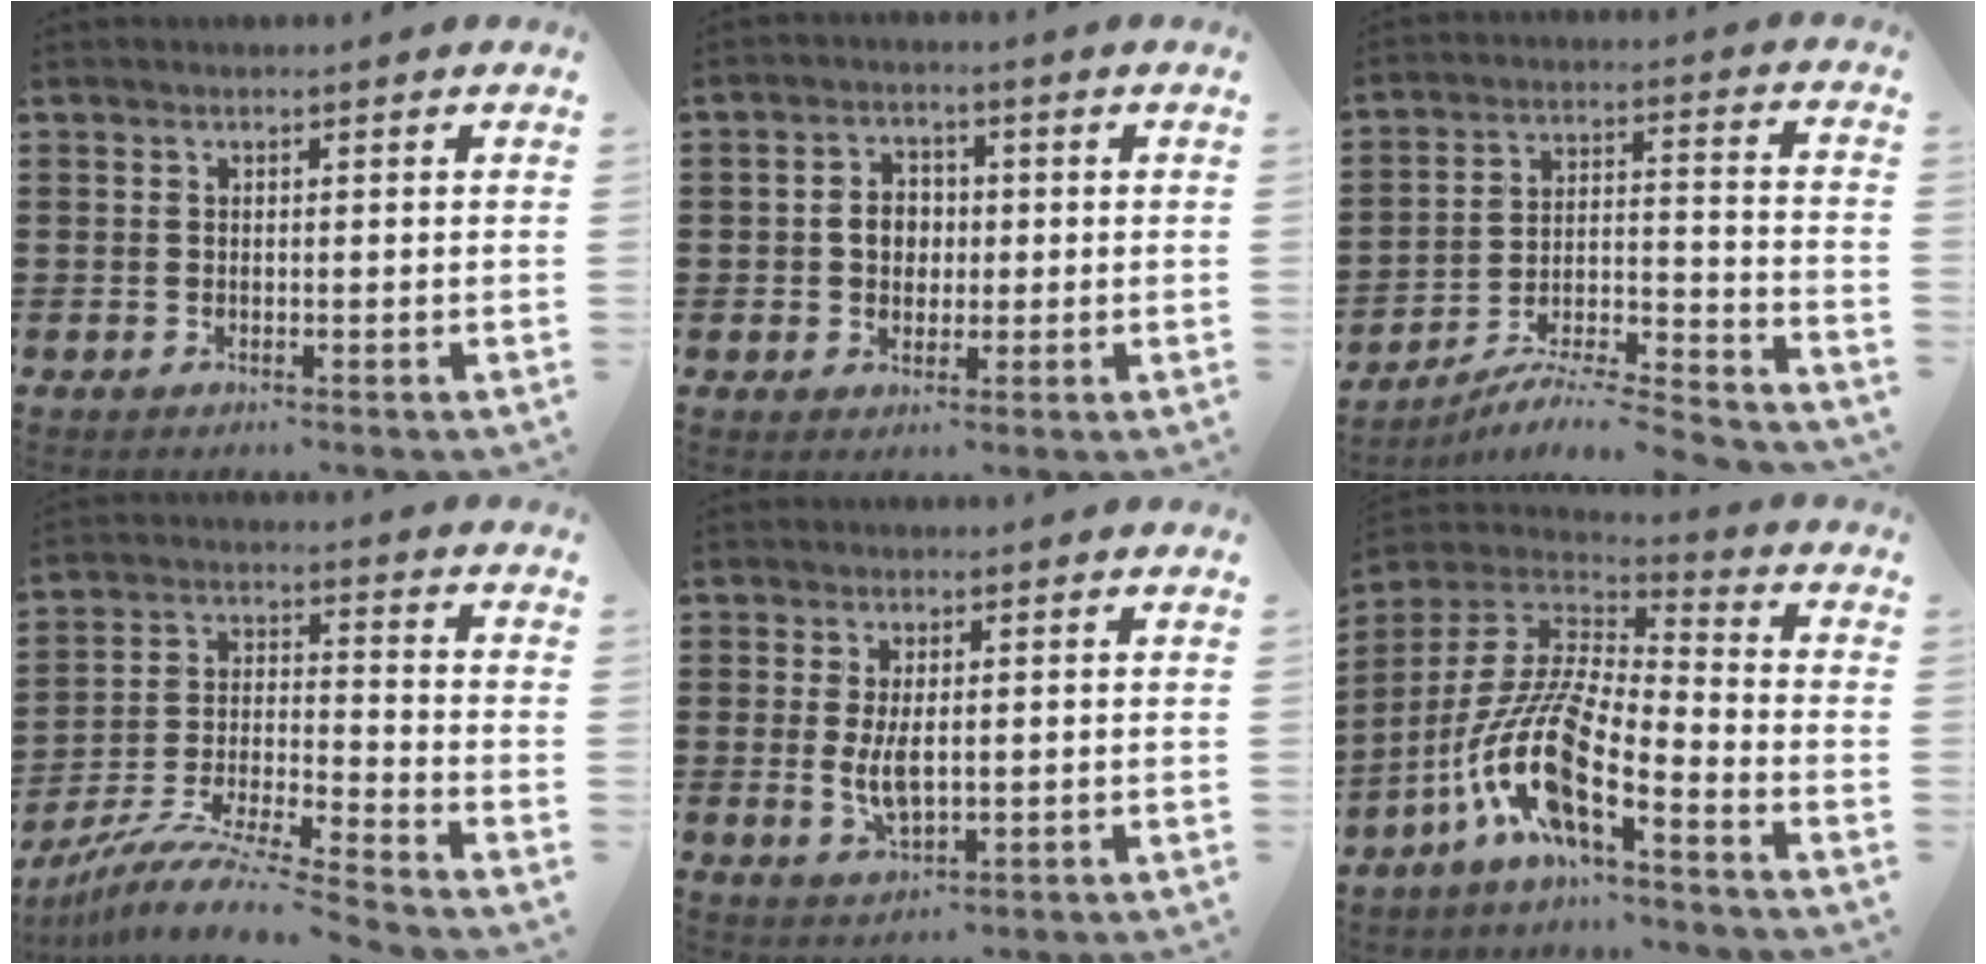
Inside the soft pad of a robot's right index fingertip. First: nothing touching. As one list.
[{"total": 4.0, "force": [-0.1, 3.3, 2.3], "torque": [-0.053, 0.013, -0.006]}, {"total": 6.1, "force": [-5.8, -0.1, 2.0], "torque": [-0.026, -0.009, -0.115]}, {"total": 9.4, "force": [-8.6, -0.6, 3.5], "torque": [-0.069, -0.007, -0.176]}, {"total": 4.9, "force": [0.1, 2.1, 4.5], "torque": [-0.100, -0.004, 0.000]}, {"total": 12.9, "force": [-7.0, 2.7, 10.4], "torque": [-0.246, -0.021, -0.150]}]